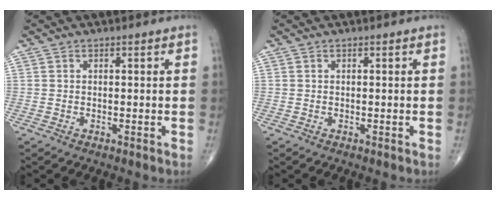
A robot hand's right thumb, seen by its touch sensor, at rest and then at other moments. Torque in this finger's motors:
{"motor_torque": [0.01, 0.01, -0.02, -0.01, 0.00]}